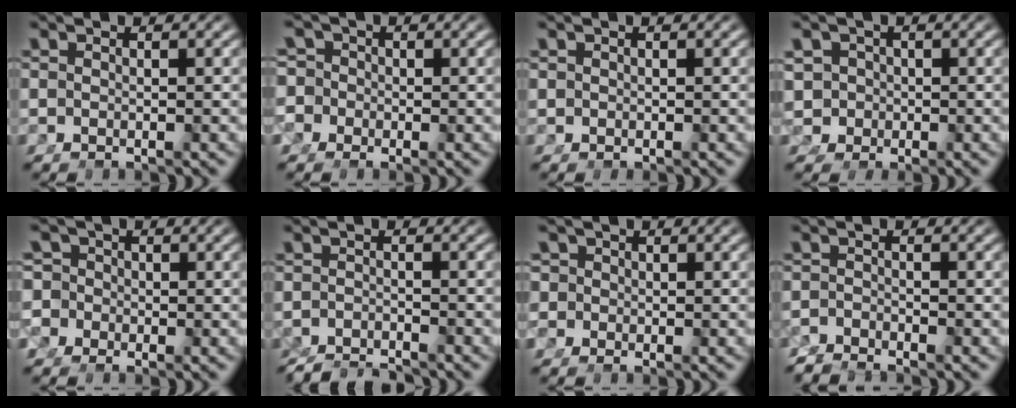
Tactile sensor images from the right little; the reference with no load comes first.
{"total": 7.3, "force": [-1.9, 6.9, 1.4], "torque": [-0.053, -0.025, -0.041]}
{"total": 0.0}
{"total": 8.0, "force": [-0.8, 7.5, 2.5], "torque": [-0.074, -0.032, -0.012]}
{"total": 8.9, "force": [-2.1, 8.4, 1.9], "torque": [-0.069, -0.030, -0.047]}
{"total": 4.0, "force": [-3.9, 0.9, 0.7], "torque": [-0.007, -0.019, -0.058]}
{"total": 4.1, "force": [-0.9, 3.9, 0.7], "torque": [-0.032, -0.014, -0.019]}
{"total": 2.4, "force": [-2.3, 0.2, -0.2], "torque": [0.007, -0.016, -0.039]}